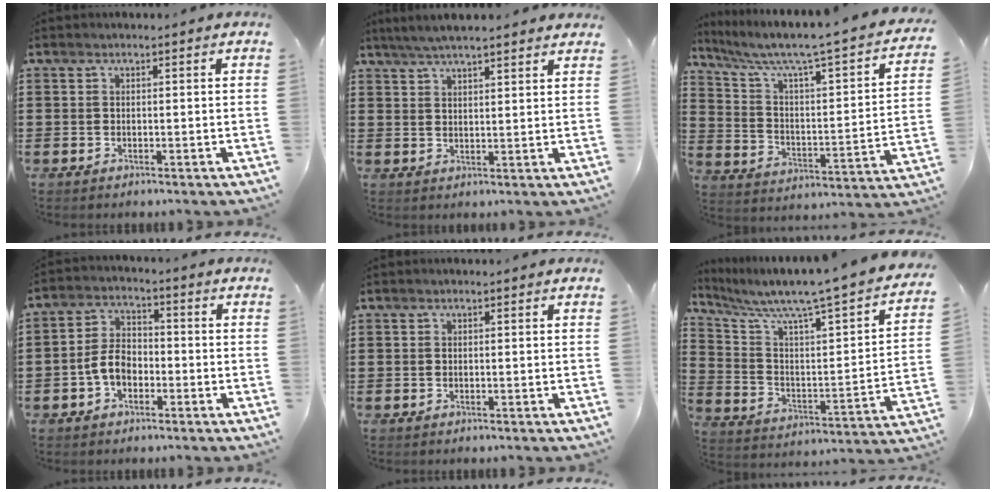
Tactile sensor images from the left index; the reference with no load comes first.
{"total": 4.3, "force": [3.9, 0.1, 1.7], "torque": [-0.044, -0.006, 0.071]}
{"total": 4.6, "force": [3.3, 0.5, 3.2], "torque": [-0.081, -0.042, 0.046]}
{"total": 5.3, "force": [-1.8, 3.4, 3.6], "torque": [-0.087, 0.006, -0.041]}
{"total": 0.0}
{"total": 6.1, "force": [5.2, -0.2, 3.2], "torque": [-0.090, -0.057, 0.078]}